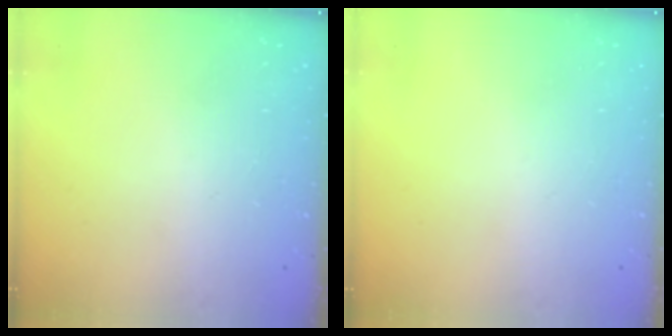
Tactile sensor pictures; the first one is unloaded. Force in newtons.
{"total": 0.0}